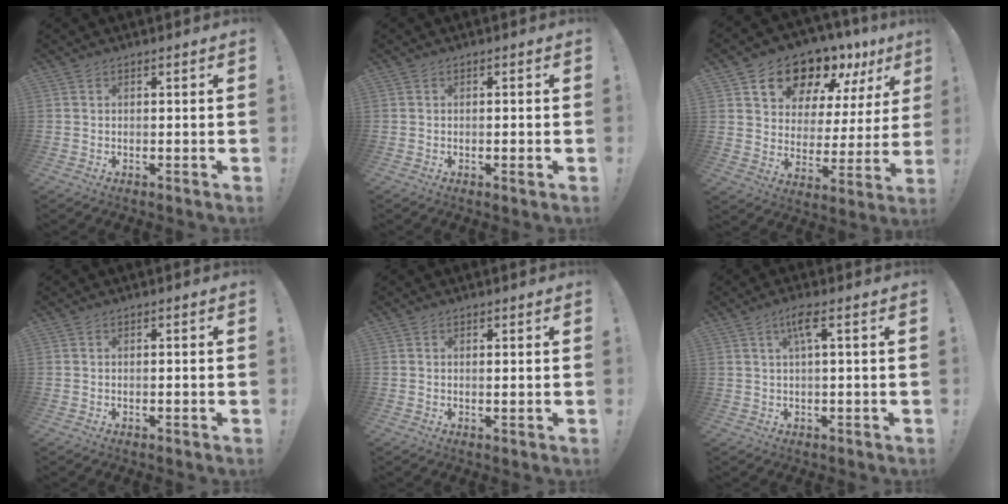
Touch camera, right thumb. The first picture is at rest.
{"total": 1.5, "force": [-0.4, 0.0, 1.5], "torque": [-0.025, -0.002, -0.007]}
{"total": 16.0, "force": [12.5, 8.2, 5.6], "torque": [-0.081, -0.099, 0.226]}
{"total": 0.6, "force": [-0.5, -0.1, 0.3], "torque": [-0.014, 0.001, -0.007]}
{"total": 0.7, "force": [0.3, -0.1, 0.6], "torque": [-0.006, -0.003, 0.004]}
{"total": 4.8, "force": [1.4, 0.2, 4.5], "torque": [-0.084, 0.002, 0.017]}